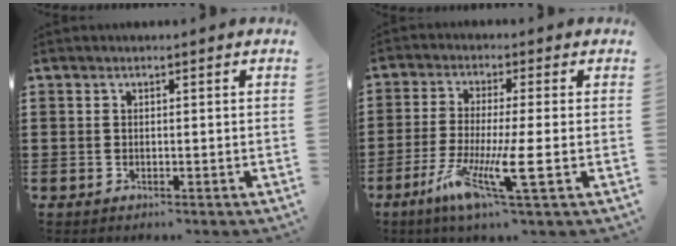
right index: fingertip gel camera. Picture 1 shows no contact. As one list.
[{"total": 10.0, "force": [-3.7, 0.7, 9.2], "torque": [-0.200, -0.025, -0.074]}]